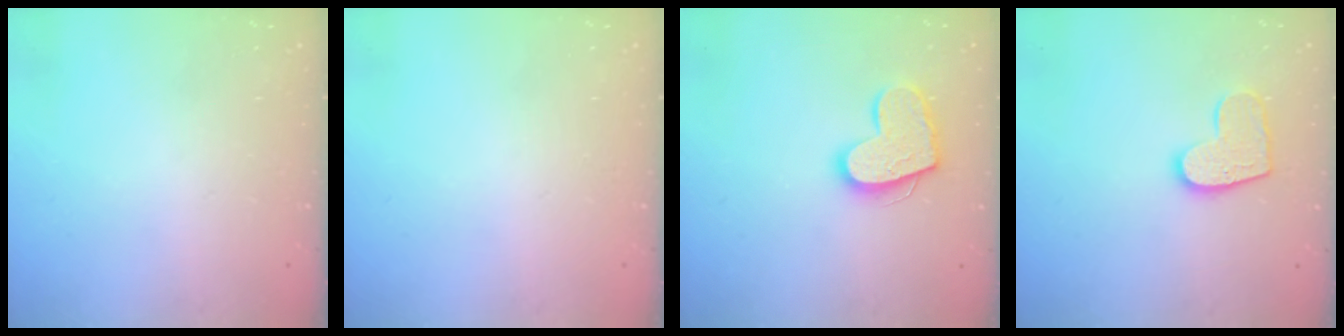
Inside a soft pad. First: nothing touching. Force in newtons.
{"total": 0.0}
{"total": 14.6, "press": 14.6, "slide": 1.1}
{"total": 10.8, "press": 10.8, "slide": 0.7}